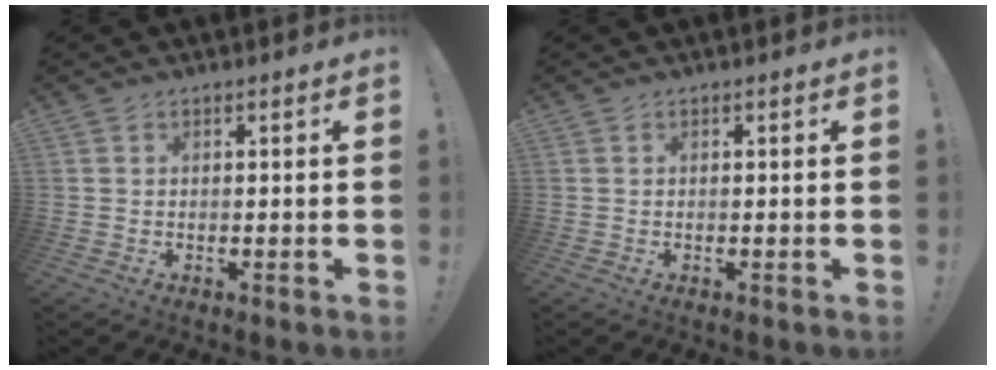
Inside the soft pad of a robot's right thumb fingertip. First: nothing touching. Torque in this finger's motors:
{"motor_torque": [0.00, 0.00, 0.00, -0.01, 0.00]}